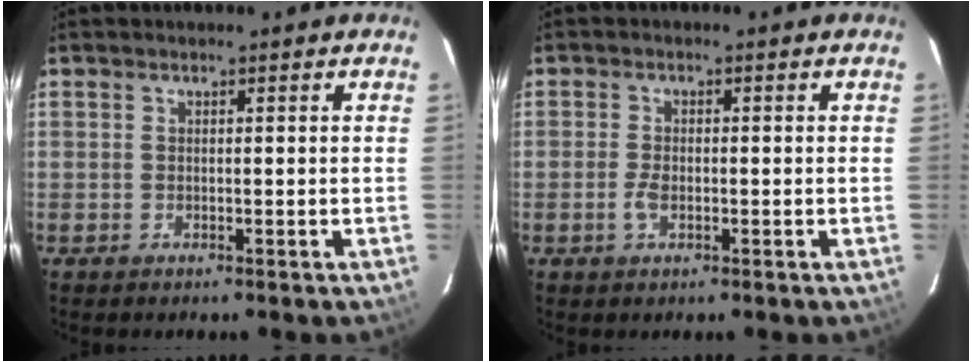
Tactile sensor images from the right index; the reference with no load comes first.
{"total": 2.6, "force": [-0.8, 1.3, 2.0], "torque": [-0.045, -0.001, -0.015]}